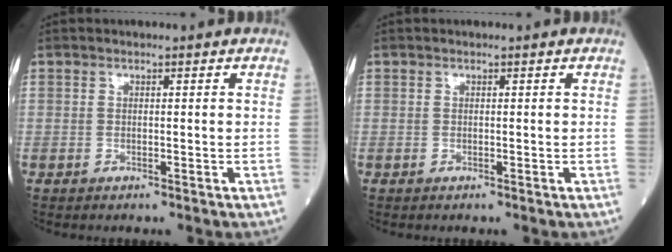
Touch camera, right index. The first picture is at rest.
{"total": 0.0}